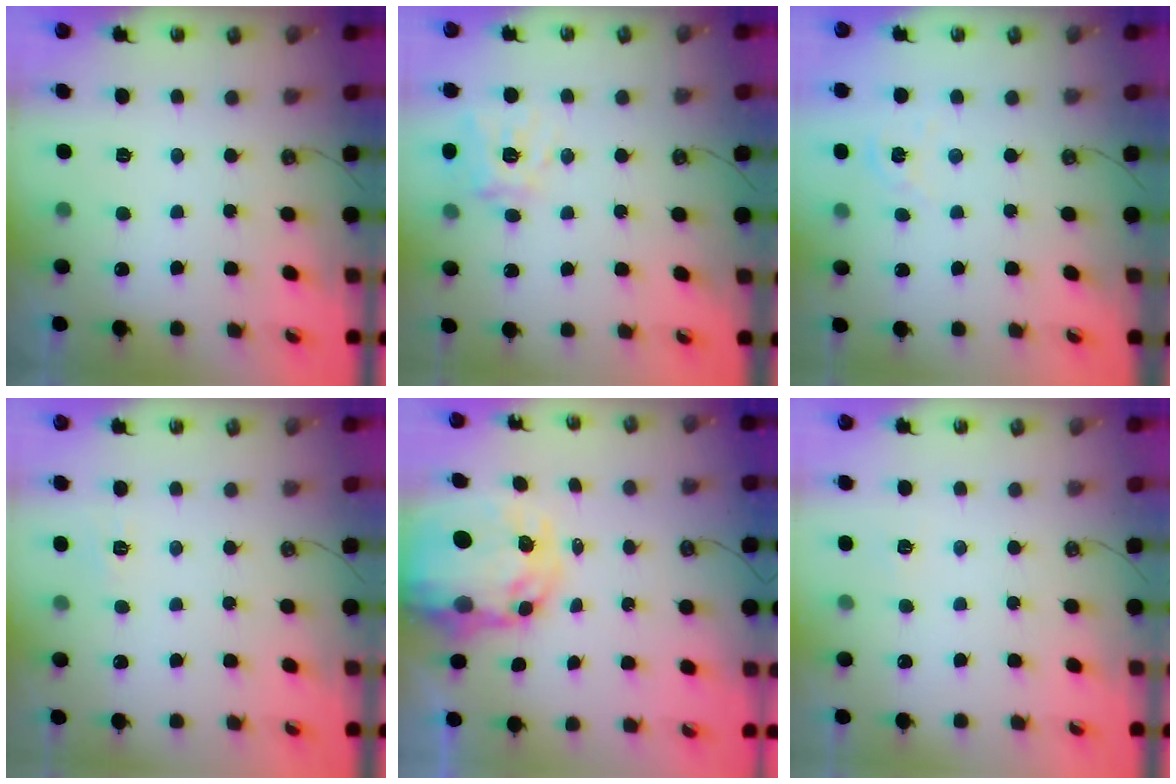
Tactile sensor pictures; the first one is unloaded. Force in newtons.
{"total": 13.4, "press": 13.3, "slide": 1.7}
{"total": 2.1, "press": 2.1, "slide": 0.2}
{"total": 4.6, "press": 4.5, "slide": 0.5}
{"total": 9.5, "press": 9.4, "slide": 0.9}
{"total": 2.7, "press": 2.6, "slide": 0.3}